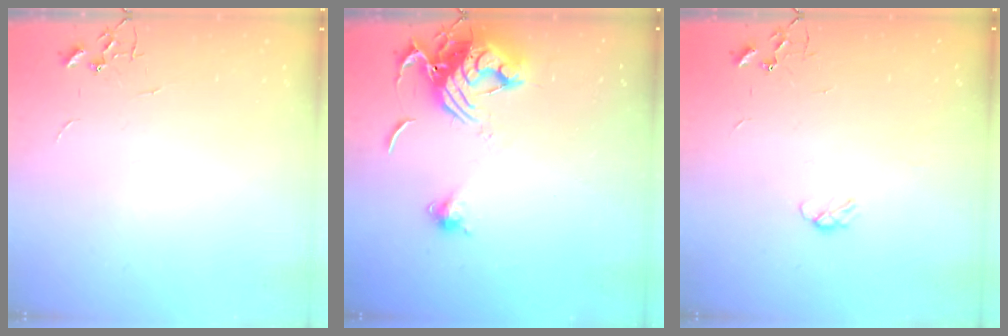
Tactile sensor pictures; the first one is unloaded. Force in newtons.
{"total": 13.0, "press": 13.0, "slide": 1.4}
{"total": 3.8, "press": 3.8, "slide": 0.5}